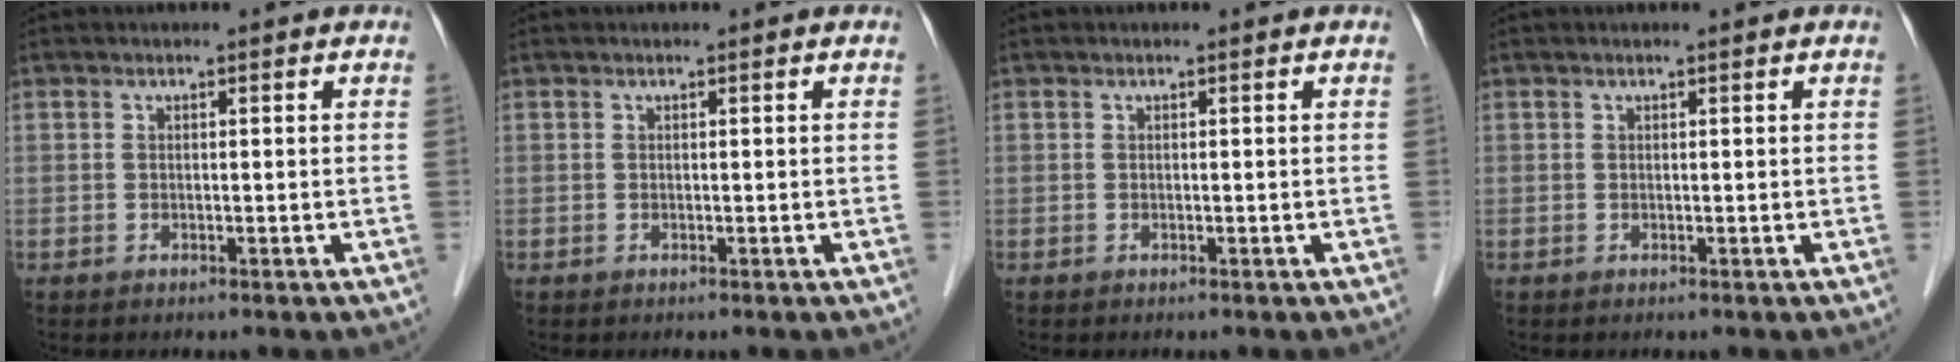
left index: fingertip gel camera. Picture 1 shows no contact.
{"total": 0.0}
{"total": 0.0}
{"total": 0.0}